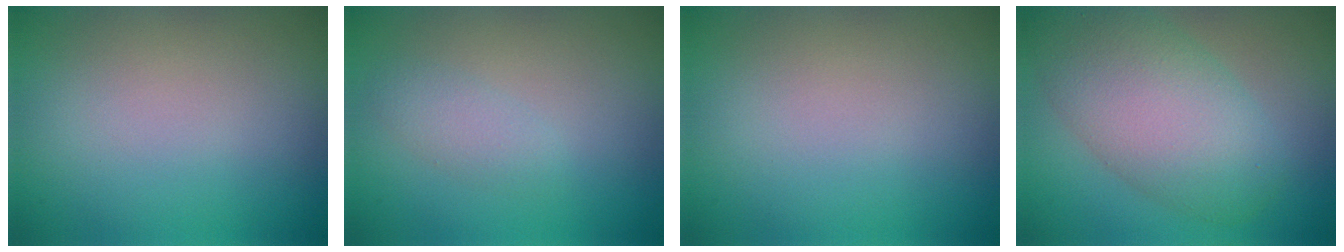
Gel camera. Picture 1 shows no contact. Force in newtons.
{"total": 1.6, "press": 1.6, "slide": 0.1}
{"total": 0.0}
{"total": 8.2, "press": 8.2, "slide": 0.3}